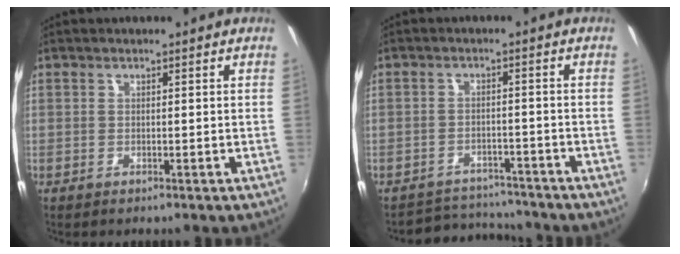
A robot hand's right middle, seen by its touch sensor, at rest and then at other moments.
{"total": 8.2, "force": [-7.8, 2.5, 0.6], "torque": [-0.027, 0.015, -0.112]}